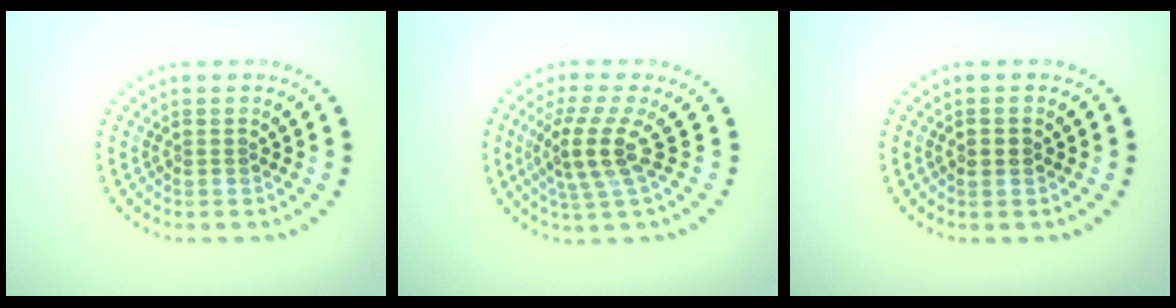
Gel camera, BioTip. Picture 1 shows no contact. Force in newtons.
{"total": 3.7, "press": 2.8, "slide": 2.3}
{"total": 1.4, "press": 1.4, "slide": 0.1}